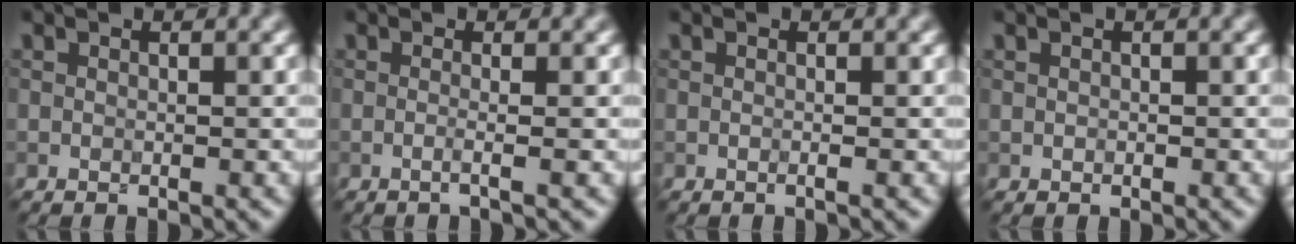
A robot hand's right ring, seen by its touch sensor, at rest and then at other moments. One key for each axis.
{"total": 1.7, "fx": -0.1, "fy": 0.6, "fz": 1.5, "tx": -0.012, "ty": -0.010, "tz": -0.025}
{"total": 0.6, "fx": 0.0, "fy": 0.1, "fz": 0.5, "tx": -0.009, "ty": -0.010, "tz": -0.007}
{"total": 0.0}